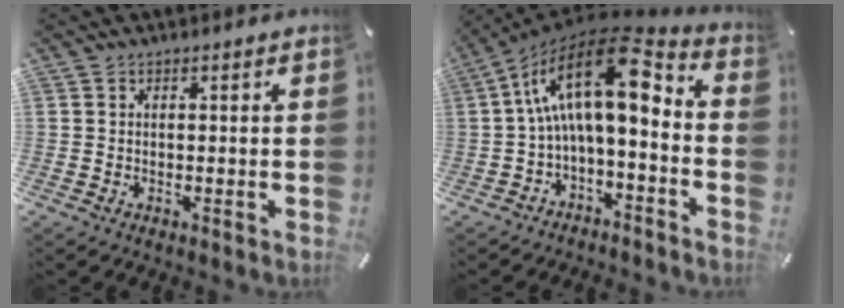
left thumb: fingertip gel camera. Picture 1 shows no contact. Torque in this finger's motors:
{"motor_torque": [1.40, 3.61, 1.15, 0.44, 0.33]}